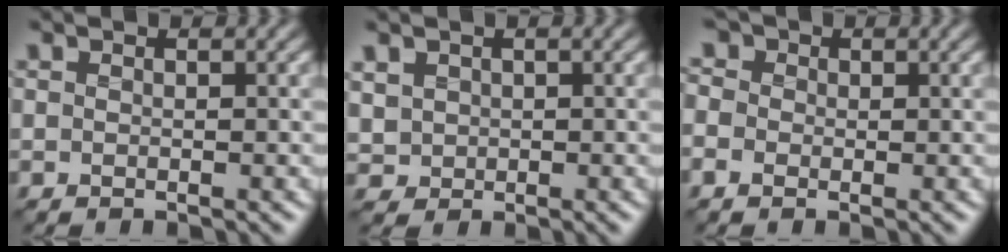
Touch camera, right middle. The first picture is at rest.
{"total": 2.1, "force": [0.7, 1.9, 0.7], "torque": [-0.029, 0.003, 0.021]}
{"total": 3.4, "force": [0.6, 2.8, 1.7], "torque": [-0.032, 0.019, -0.012]}